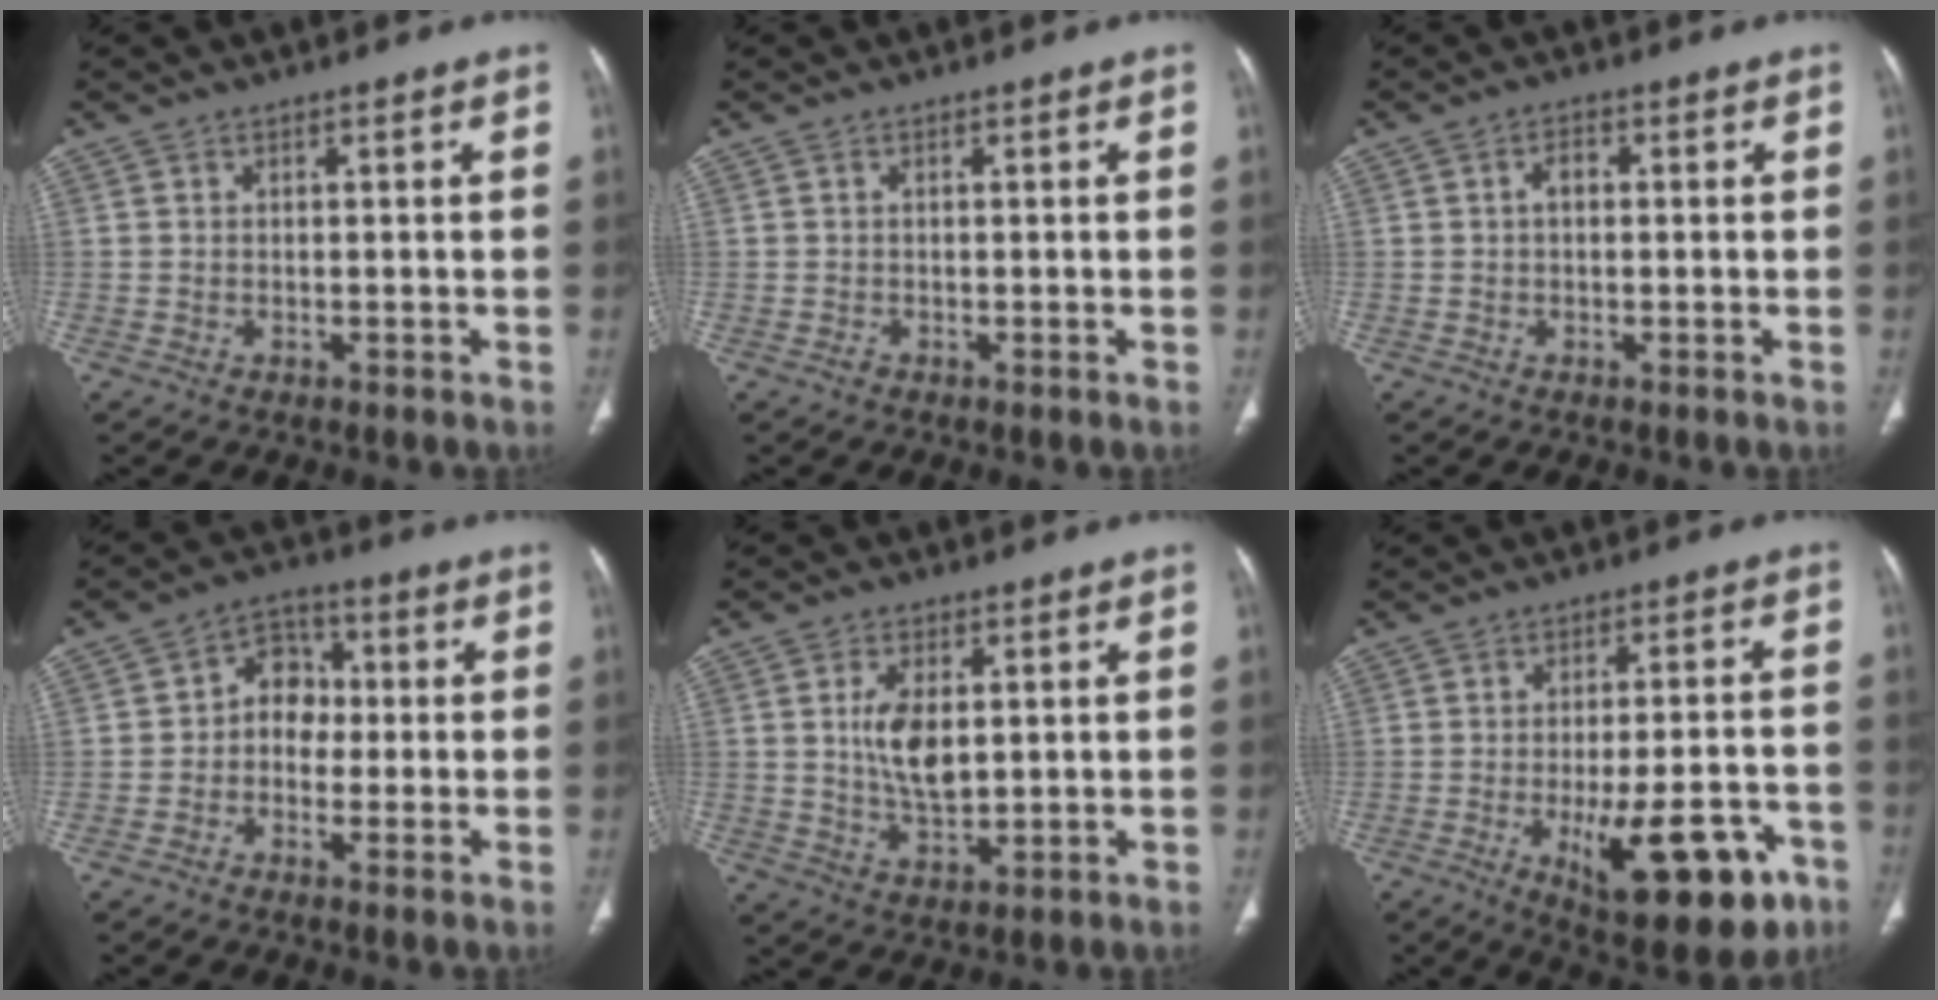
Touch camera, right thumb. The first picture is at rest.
{"total": 0.6, "force": [-0.4, 0.4, 0.2], "torque": [-0.004, 0.000, -0.010]}
{"total": 2.0, "force": [0.0, 1.4, 1.5], "torque": [-0.017, 0.010, -0.004]}
{"total": 6.8, "force": [-0.2, 5.4, 4.1], "torque": [-0.027, 0.024, -0.018]}
{"total": 7.8, "force": [1.3, 4.2, 6.5], "torque": [-0.113, -0.010, 0.028]}
{"total": 17.2, "force": [-7.2, 6.6, 14.1], "torque": [-0.162, 0.026, -0.084]}